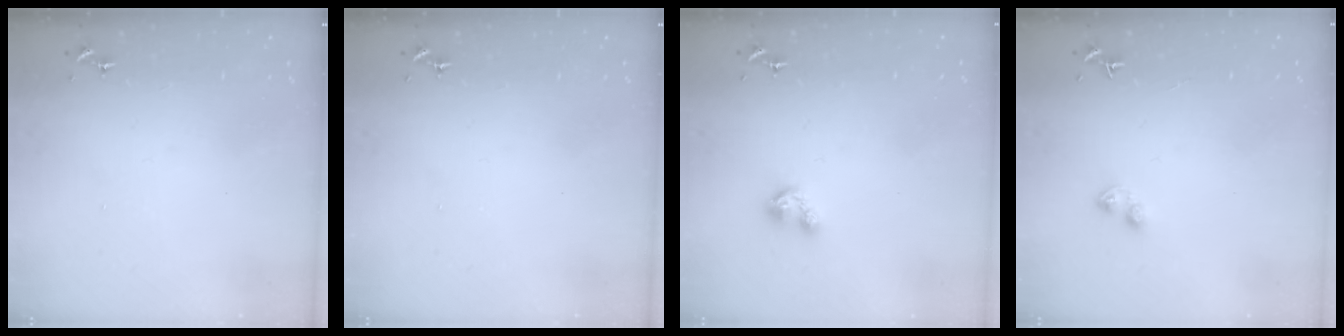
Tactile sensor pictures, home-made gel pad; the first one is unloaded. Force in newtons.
{"total": 0.0}
{"total": 5.1, "press": 5.1, "slide": 0.6}
{"total": 2.7, "press": 2.7, "slide": 0.4}